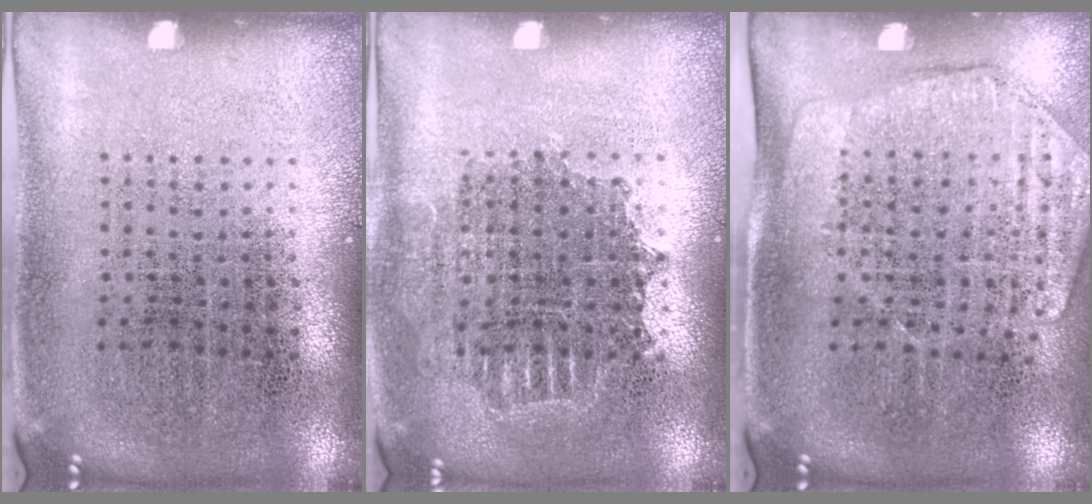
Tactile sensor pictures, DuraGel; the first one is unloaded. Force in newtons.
{"total": 1.2, "press": 1.1, "slide": 0.5}
{"total": 1.7, "press": 1.4, "slide": 0.9}